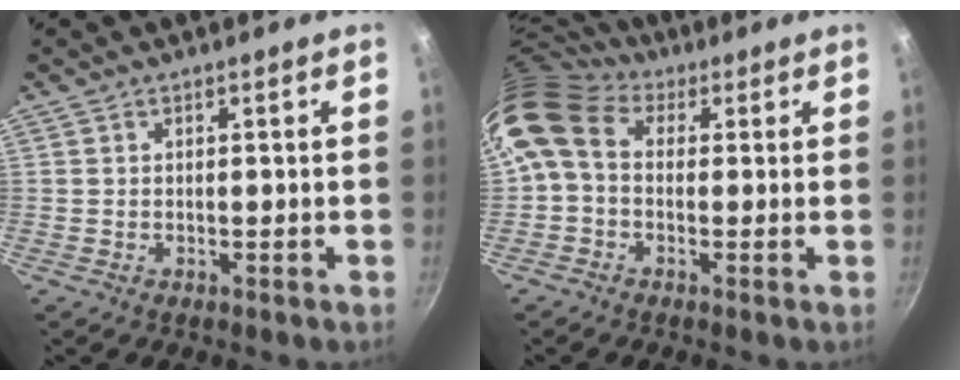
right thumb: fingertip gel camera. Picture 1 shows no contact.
{"total": 10.5, "force": [1.8, 7.9, 6.7], "torque": [-0.127, 0.025, 0.012]}